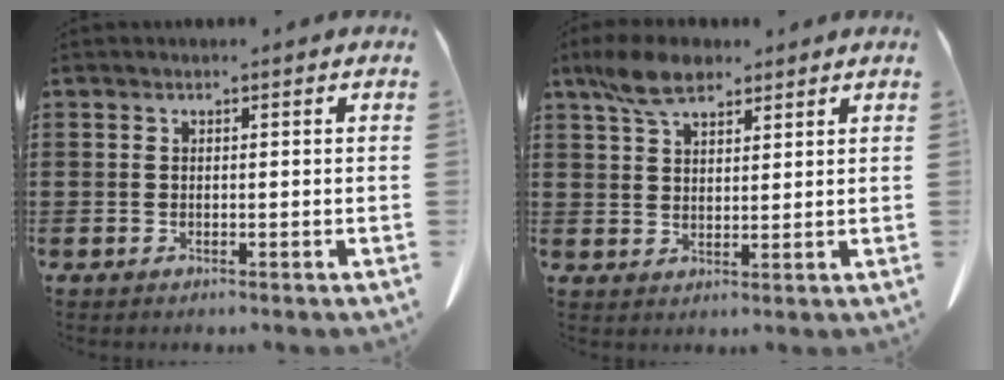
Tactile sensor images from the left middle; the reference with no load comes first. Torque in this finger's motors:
{"motor_torque": [2.10, 0.04, 0.30, 0.21]}